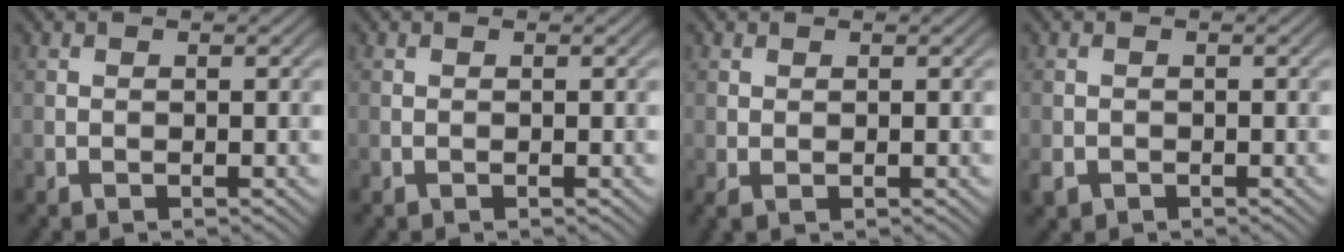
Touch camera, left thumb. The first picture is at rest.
{"total": 0.0}
{"total": 0.9, "force": [0.2, 0.5, 0.7], "torque": [-0.021, 0.000, 0.007]}
{"total": 1.9, "force": [-0.8, 1.5, 0.7], "torque": [-0.016, -0.009, -0.019]}